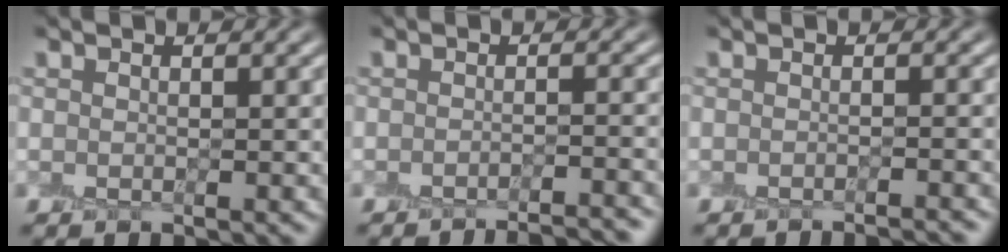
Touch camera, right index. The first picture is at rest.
{"total": 3.9, "force": [-3.7, 0.1, 1.1], "torque": [-0.018, 0.010, -0.043]}
{"total": 1.9, "force": [-1.8, -0.2, 0.5], "torque": [-0.002, -0.003, -0.020]}